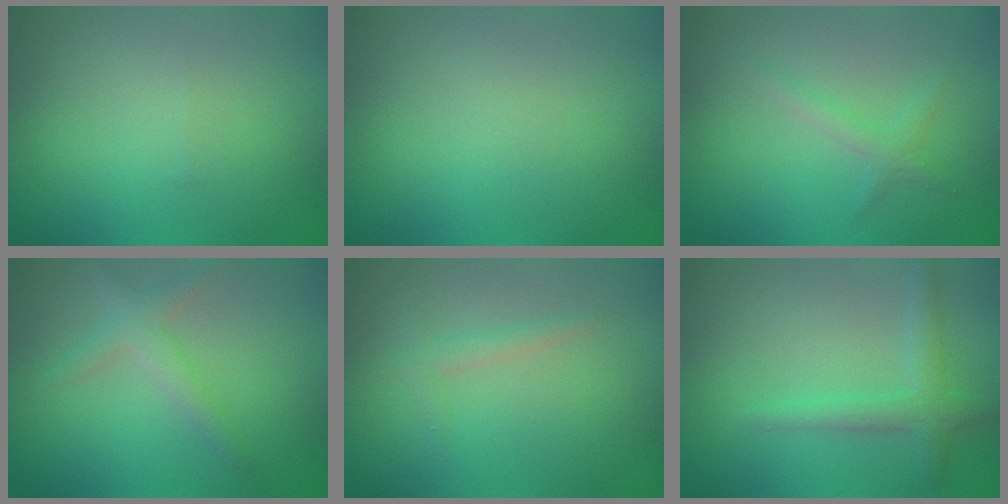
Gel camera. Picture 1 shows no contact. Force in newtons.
{"total": 0.0}
{"total": 1.3, "press": 1.3, "slide": 0.1}
{"total": 2.3, "press": 2.3, "slide": 0.1}
{"total": 1.4, "press": 1.4, "slide": 0.1}
{"total": 2.4, "press": 2.4, "slide": 0.1}